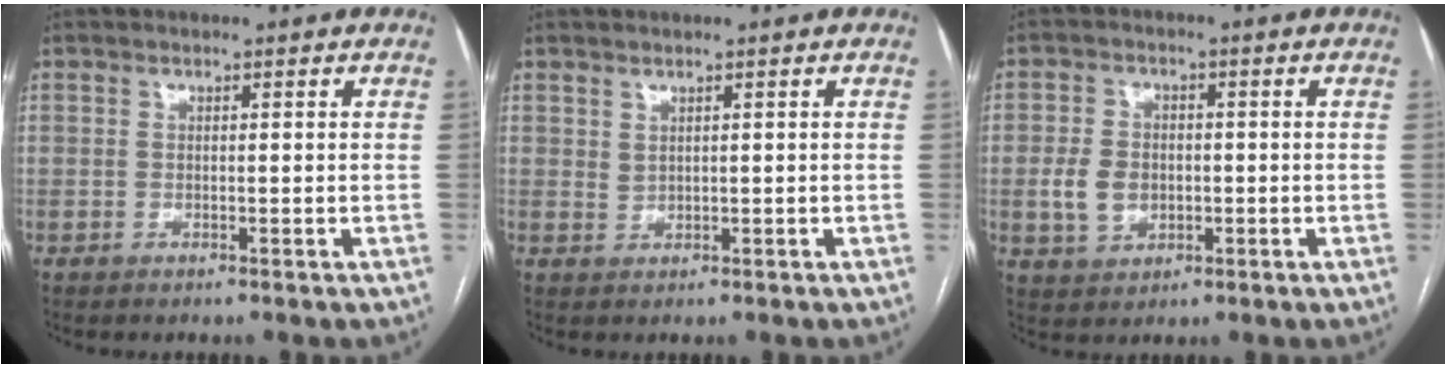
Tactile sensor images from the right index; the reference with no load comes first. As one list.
[{"total": 0.8, "force": [0.6, 0.4, 0.4], "torque": [-0.005, -0.002, 0.013]}, {"total": 6.0, "force": [-0.7, 4.6, 3.8], "torque": [-0.079, 0.010, -0.004]}]